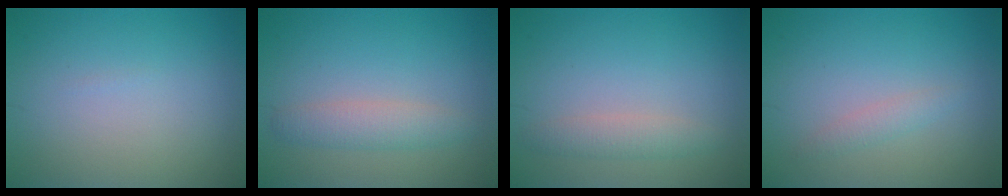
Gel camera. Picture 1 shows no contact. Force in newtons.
{"total": 2.4, "press": 2.4, "slide": 0.0}
{"total": 1.9, "press": 1.9, "slide": 0.0}
{"total": 1.2, "press": 1.2, "slide": 0.0}